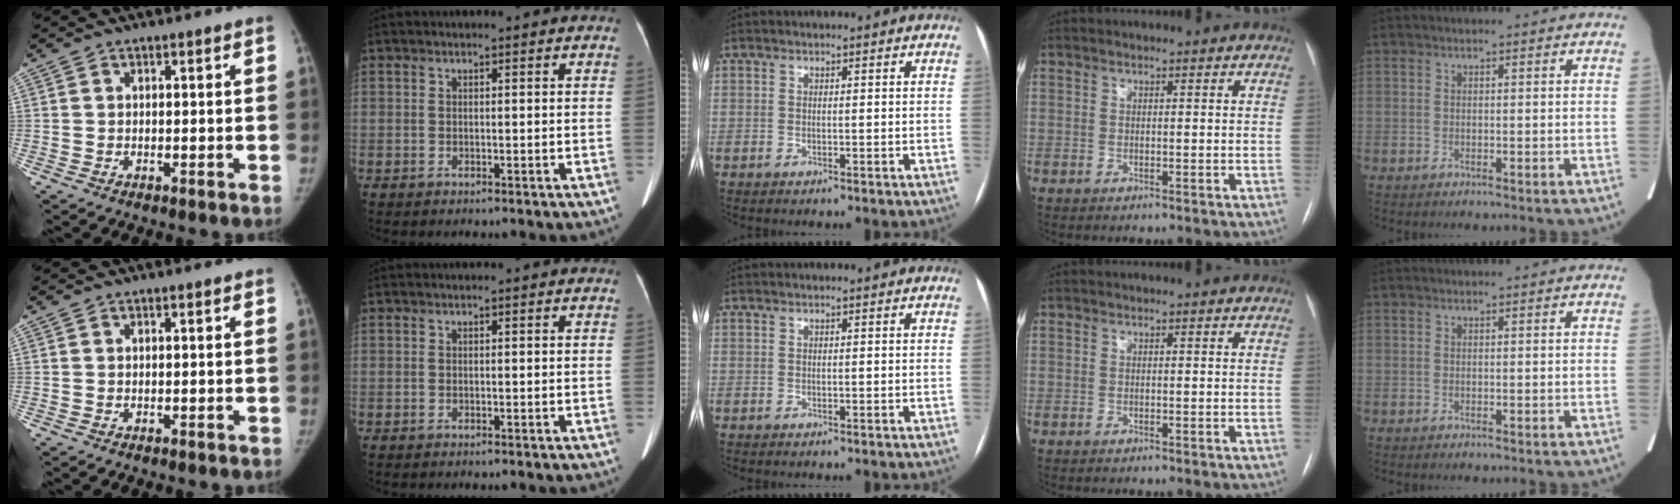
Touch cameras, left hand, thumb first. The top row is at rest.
{}